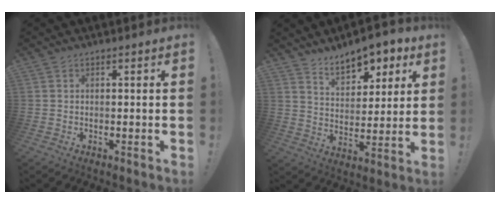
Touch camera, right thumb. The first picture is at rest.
{"total": 11.0, "force": [8.2, 5.6, 4.9], "torque": [-0.062, -0.057, 0.149]}